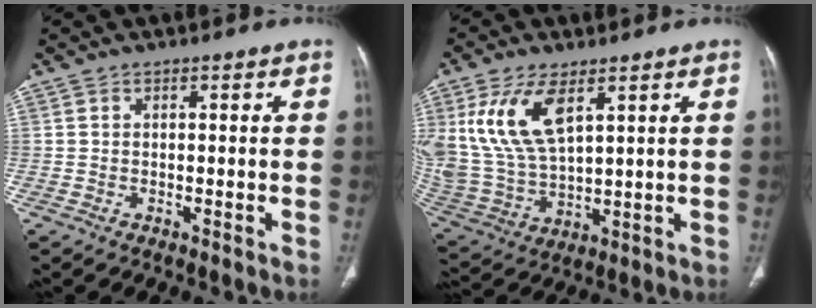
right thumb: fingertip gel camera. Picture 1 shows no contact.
{"total": 14.9, "force": [6.3, 7.2, 11.4], "torque": [-0.239, -0.019, 0.141]}